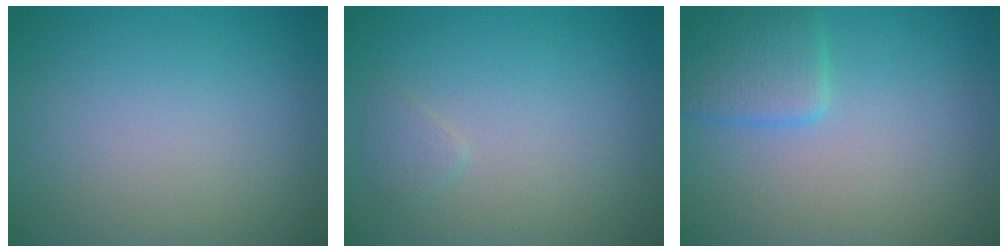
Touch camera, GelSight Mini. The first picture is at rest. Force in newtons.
{"total": 0.8, "press": 0.8, "slide": 0.1}
{"total": 2.9, "press": 2.9, "slide": 0.2}